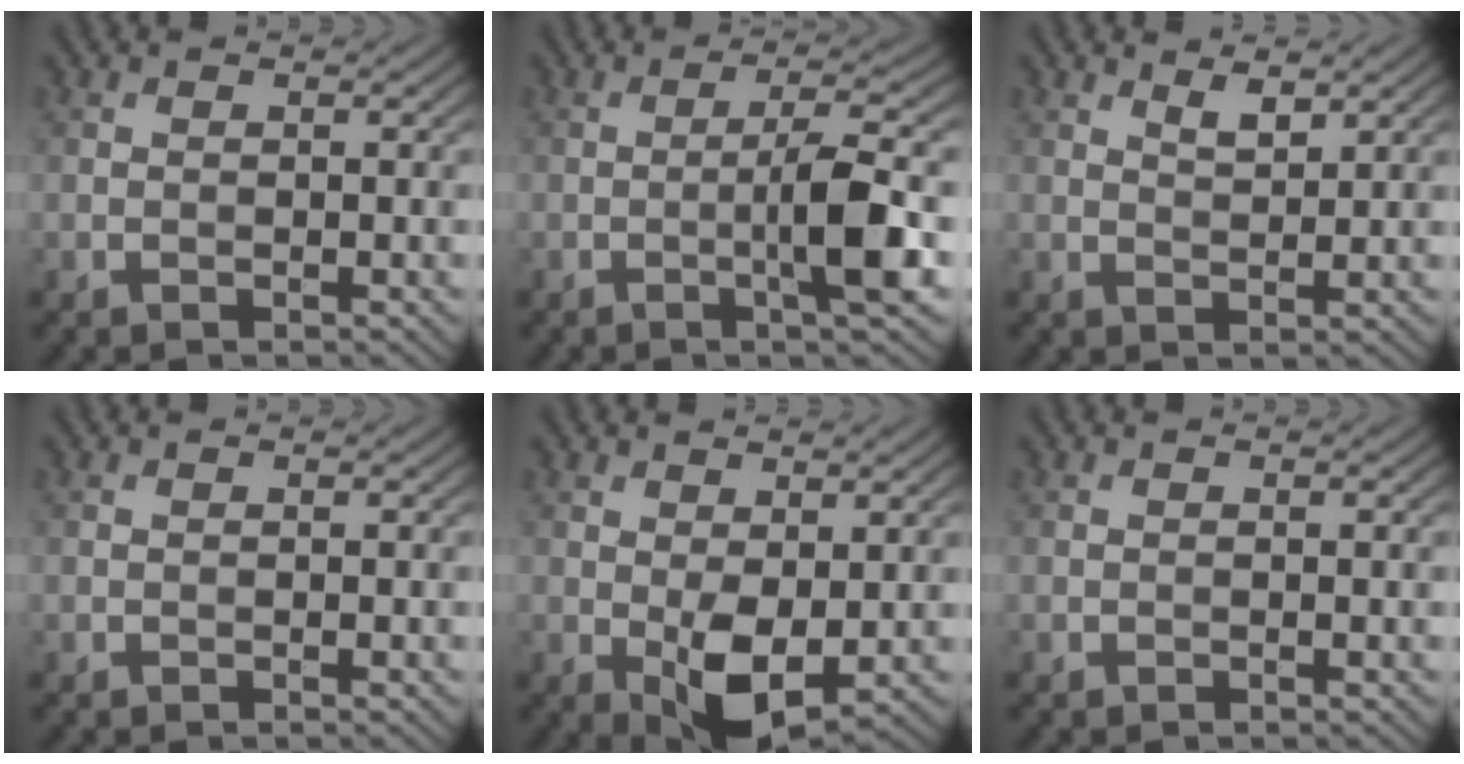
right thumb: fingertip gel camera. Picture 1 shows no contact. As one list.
[{"total": 6.4, "force": [-1.3, 0.6, 6.2], "torque": [-0.106, 0.013, -0.030]}, {"total": 2.3, "force": [1.7, 0.6, 1.4], "torque": [-0.029, -0.004, 0.034]}, {"total": 0.0}, {"total": 5.5, "force": [-0.3, 2.8, 4.7], "torque": [-0.092, -0.005, 0.000]}, {"total": 0.0}]